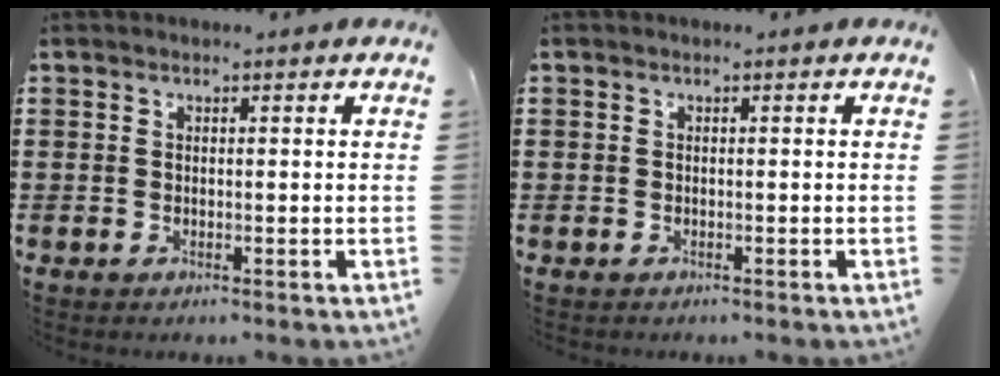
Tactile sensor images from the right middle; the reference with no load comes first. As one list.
[{"total": 0.8, "force": [-0.4, 0.7, 0.0], "torque": [-0.001, 0.005, -0.009]}]